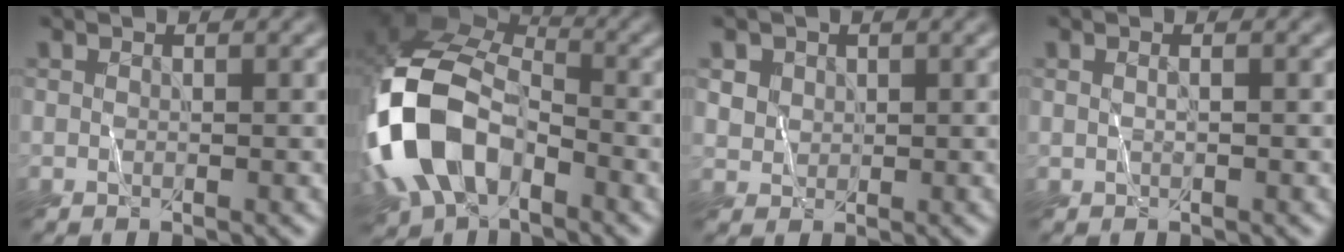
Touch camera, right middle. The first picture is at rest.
{"total": 11.7, "force": [-4.2, 7.4, 8.1], "torque": [-0.182, 0.003, -0.081]}
{"total": 1.8, "force": [0.8, 1.6, 0.3], "torque": [-0.014, 0.002, 0.036]}
{"total": 0.0}